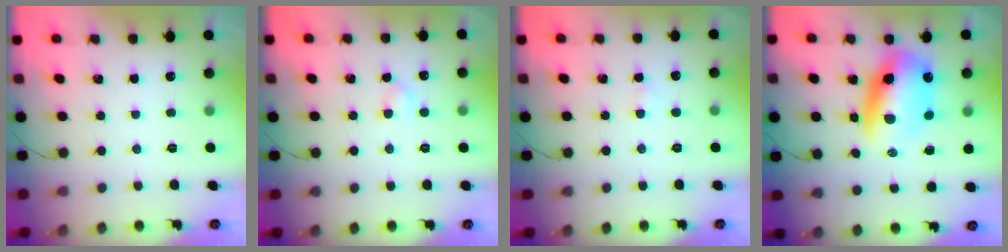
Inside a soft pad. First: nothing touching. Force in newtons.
{"total": 2.7, "press": 2.5, "slide": 1.1}
{"total": 1.3, "press": 1.0, "slide": 0.7}
{"total": 12.5, "press": 12.1, "slide": 3.5}